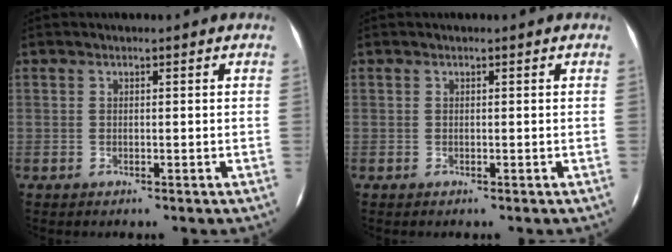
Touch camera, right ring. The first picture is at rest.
{"total": 0.0}